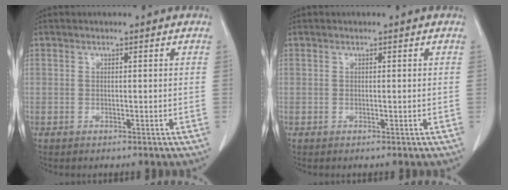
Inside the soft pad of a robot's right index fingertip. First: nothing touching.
{"total": 0.0}